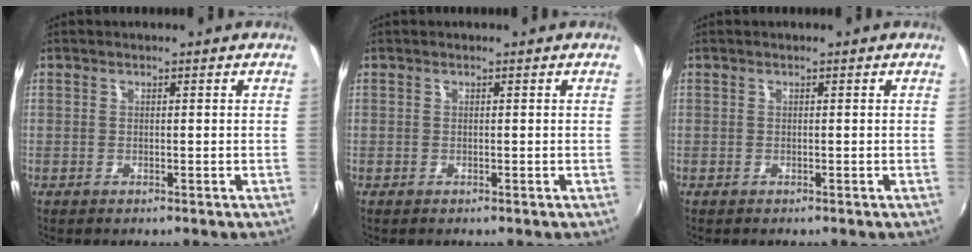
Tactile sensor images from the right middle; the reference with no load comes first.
{"total": 0.0}
{"total": 0.0}